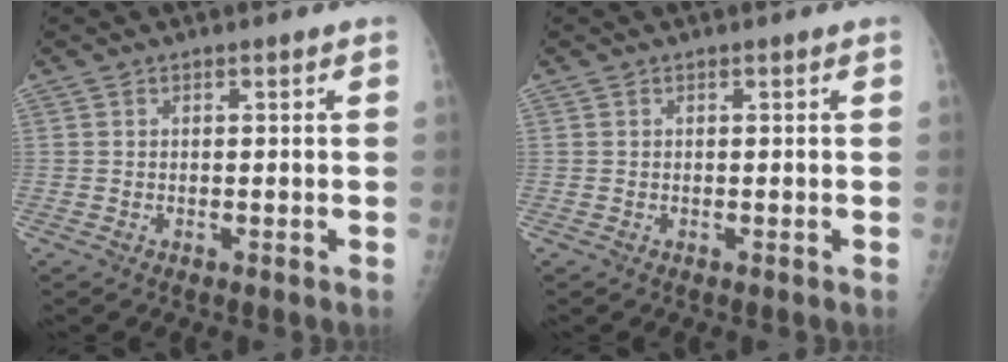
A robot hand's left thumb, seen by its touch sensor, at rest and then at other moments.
{"total": 0.0}